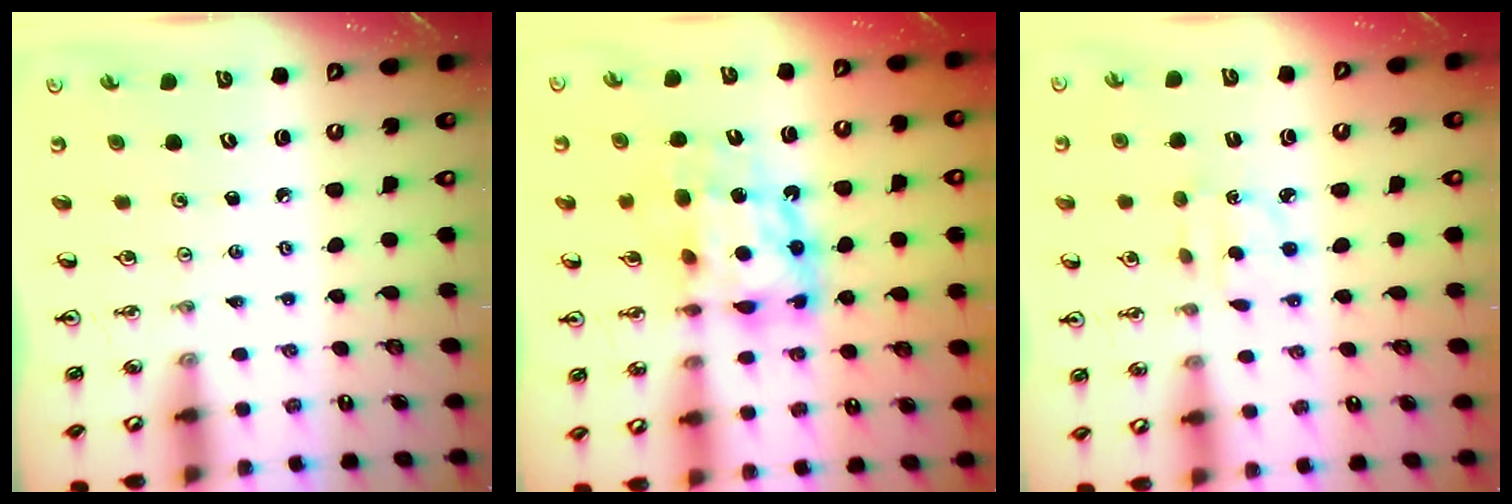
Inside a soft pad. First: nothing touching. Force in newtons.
{"total": 11.8, "press": 11.7, "slide": 1.0}
{"total": 3.1, "press": 3.1, "slide": 0.6}